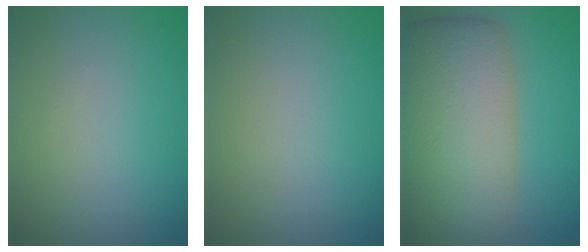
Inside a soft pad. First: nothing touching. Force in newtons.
{"total": 0.0}
{"total": 11.0, "press": 11.0, "slide": 0.5}